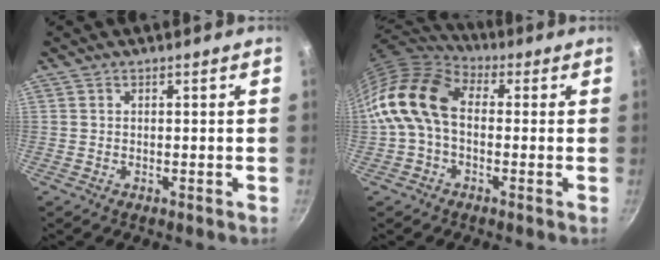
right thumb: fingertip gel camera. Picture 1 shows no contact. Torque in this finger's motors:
{"motor_torque": [0.25, 1.14, 0.86, -0.80, 0.23]}